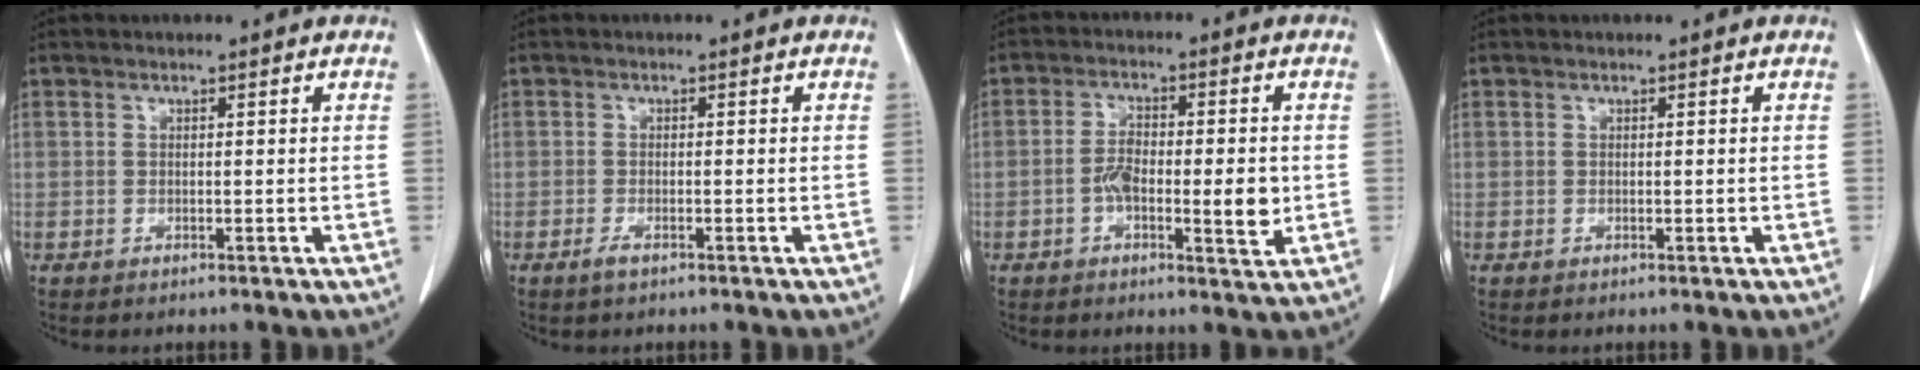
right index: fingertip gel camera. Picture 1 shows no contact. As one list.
[{"total": 1.2, "force": [-0.8, 0.2, 0.9], "torque": [-0.018, -0.002, -0.012]}, {"total": 8.0, "force": [-1.3, 2.6, 7.4], "torque": [-0.120, 0.000, -0.022]}, {"total": 0.0}]